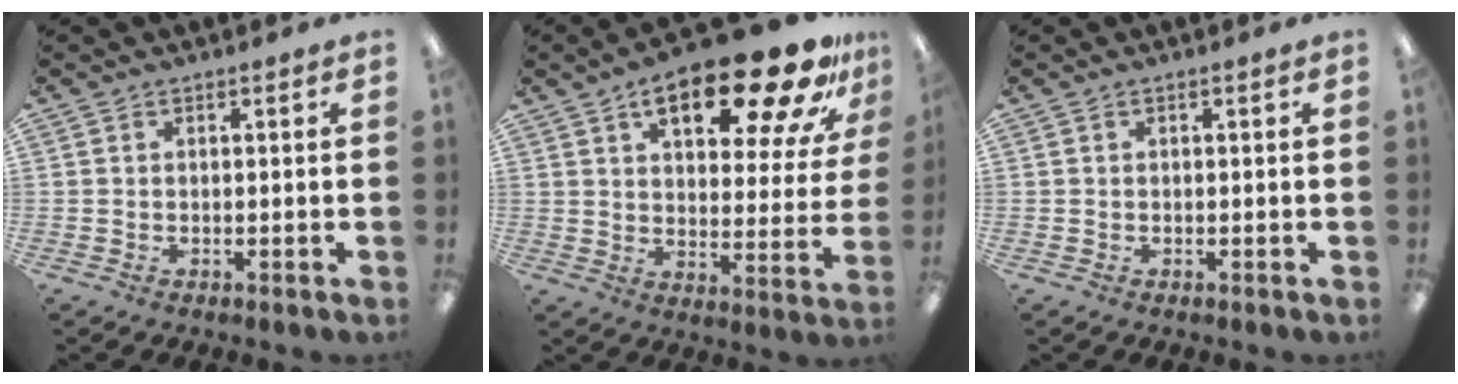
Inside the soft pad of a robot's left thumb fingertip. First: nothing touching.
{"total": 22.8, "force": [14.3, 8.5, 15.6], "torque": [-0.217, -0.082, 0.224]}
{"total": 0.0}